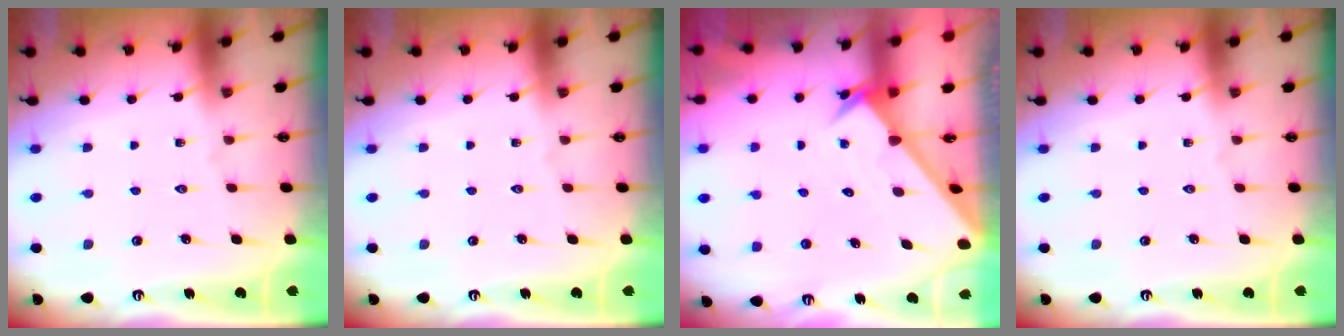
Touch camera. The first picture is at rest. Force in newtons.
{"total": 0.0}
{"total": 2.2, "press": 2.2, "slide": 0.1}
{"total": 0.0}